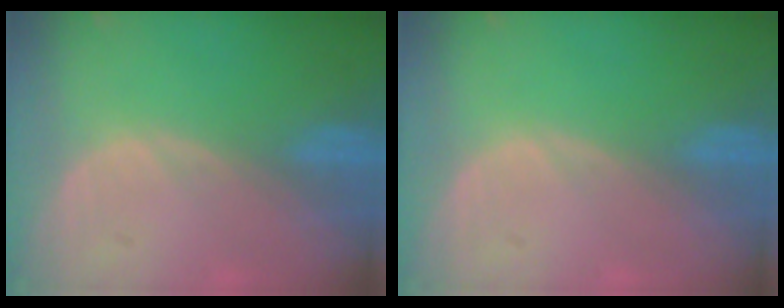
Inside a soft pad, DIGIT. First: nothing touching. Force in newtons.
{"total": 0.0}